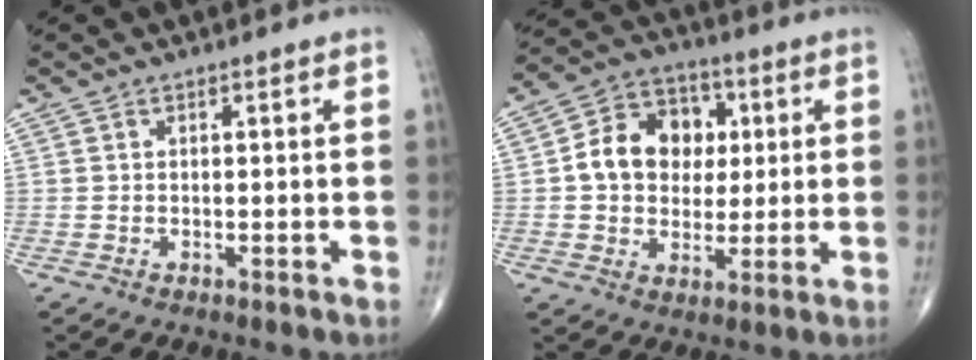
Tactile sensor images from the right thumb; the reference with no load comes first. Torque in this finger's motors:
{"motor_torque": [0.15, 0.18, 0.59, 0.16, 0.17]}